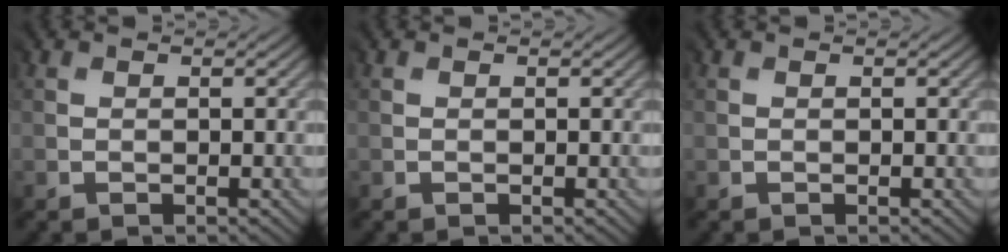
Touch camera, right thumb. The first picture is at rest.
{"total": 0.0}
{"total": 0.0}